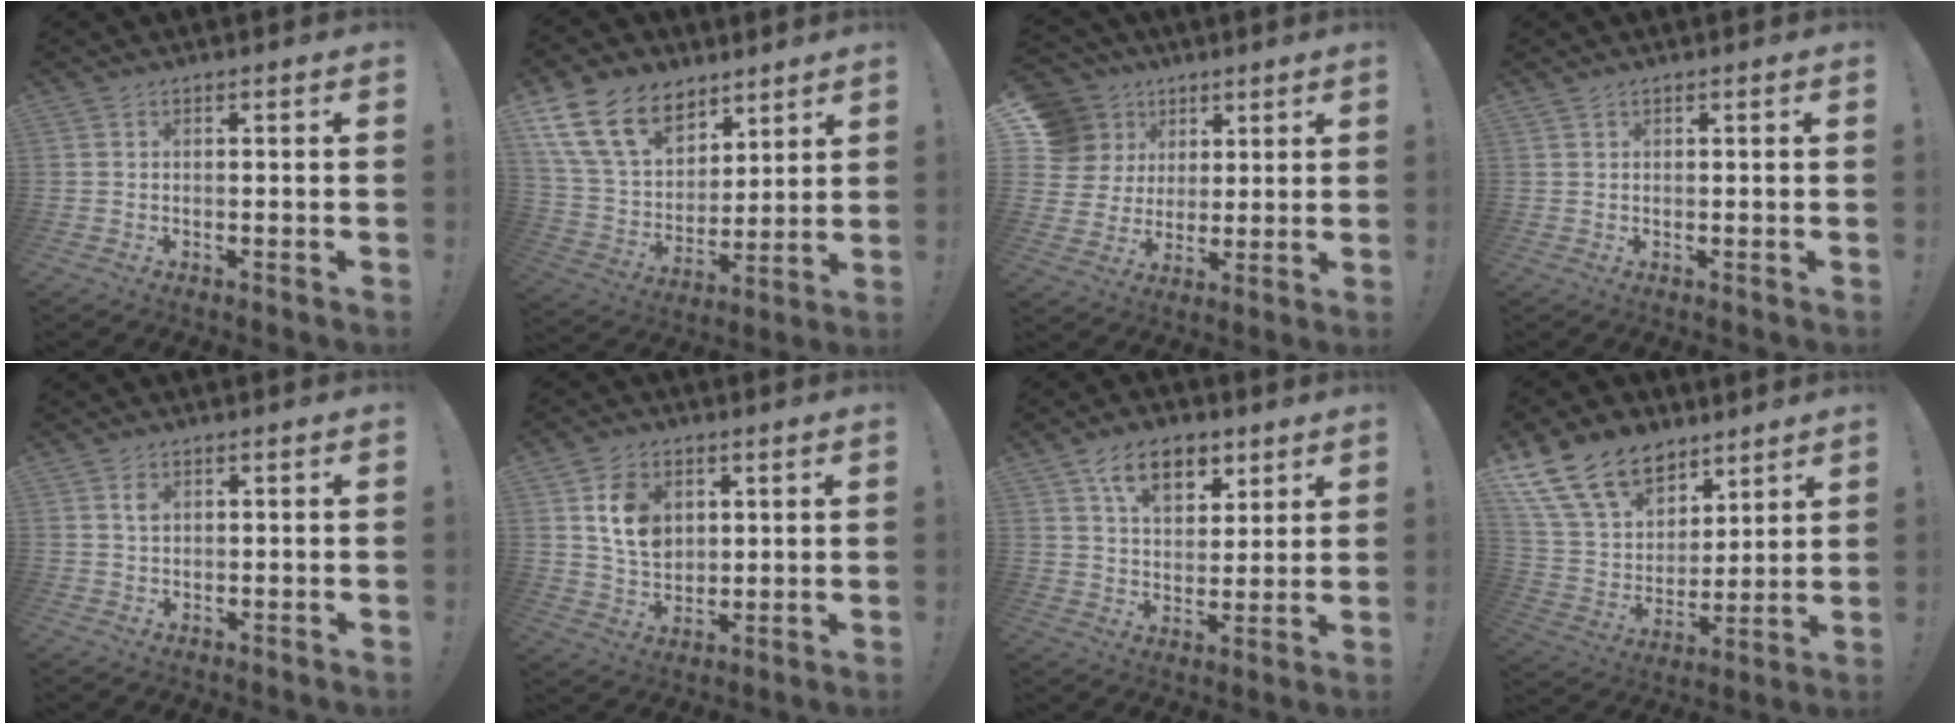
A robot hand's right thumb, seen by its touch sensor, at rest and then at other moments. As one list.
[{"total": 19.4, "force": [10.7, 13.1, 9.5], "torque": [-0.176, -0.050, 0.214]}, {"total": 12.7, "force": [5.1, 11.0, 3.8], "torque": [-0.061, -0.027, 0.115]}, {"total": 0.9, "force": [0.8, 0.3, 0.2], "torque": [-0.001, -0.002, 0.015]}, {"total": 1.8, "force": [0.6, 1.3, 1.0], "torque": [0.001, -0.005, 0.006]}, {"total": 11.3, "force": [4.1, 8.7, 5.9], "torque": [-0.091, -0.010, 0.080]}, {"total": 12.0, "force": [6.9, 7.4, 6.6], "torque": [-0.092, -0.026, 0.126]}, {"total": 19.2, "force": [12.3, 12.4, 8.1], "torque": [-0.143, -0.070, 0.246]}]